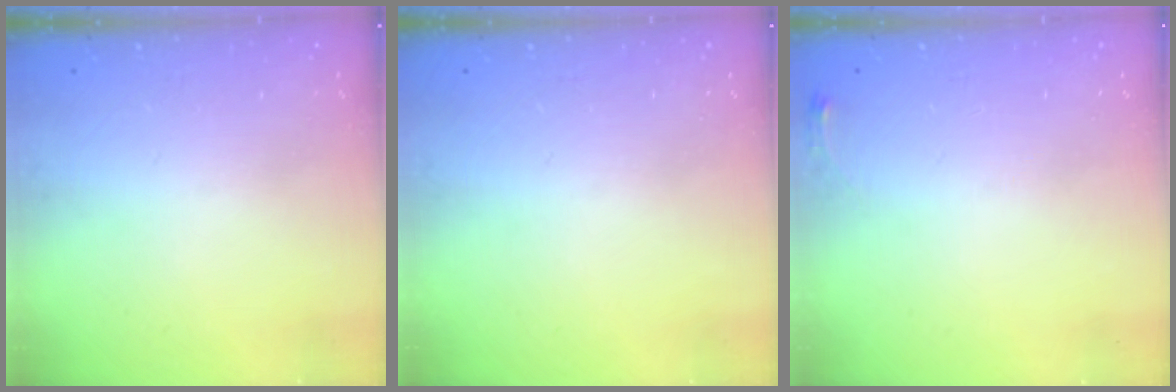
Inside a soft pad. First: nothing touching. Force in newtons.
{"total": 0.0}
{"total": 3.6, "press": 3.6, "slide": 0.5}